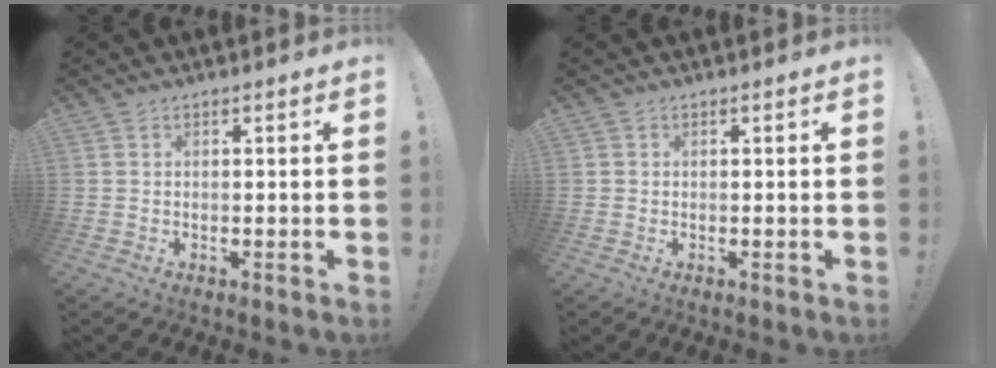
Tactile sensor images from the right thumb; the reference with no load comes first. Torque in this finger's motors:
{"motor_torque": [-0.01, -0.05, -0.02, 0.07, -0.03]}